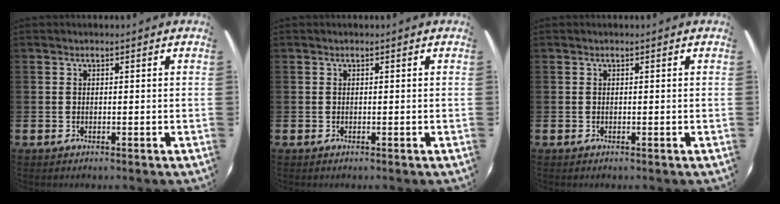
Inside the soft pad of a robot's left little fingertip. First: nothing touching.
{"total": 0.0}
{"total": 0.0}